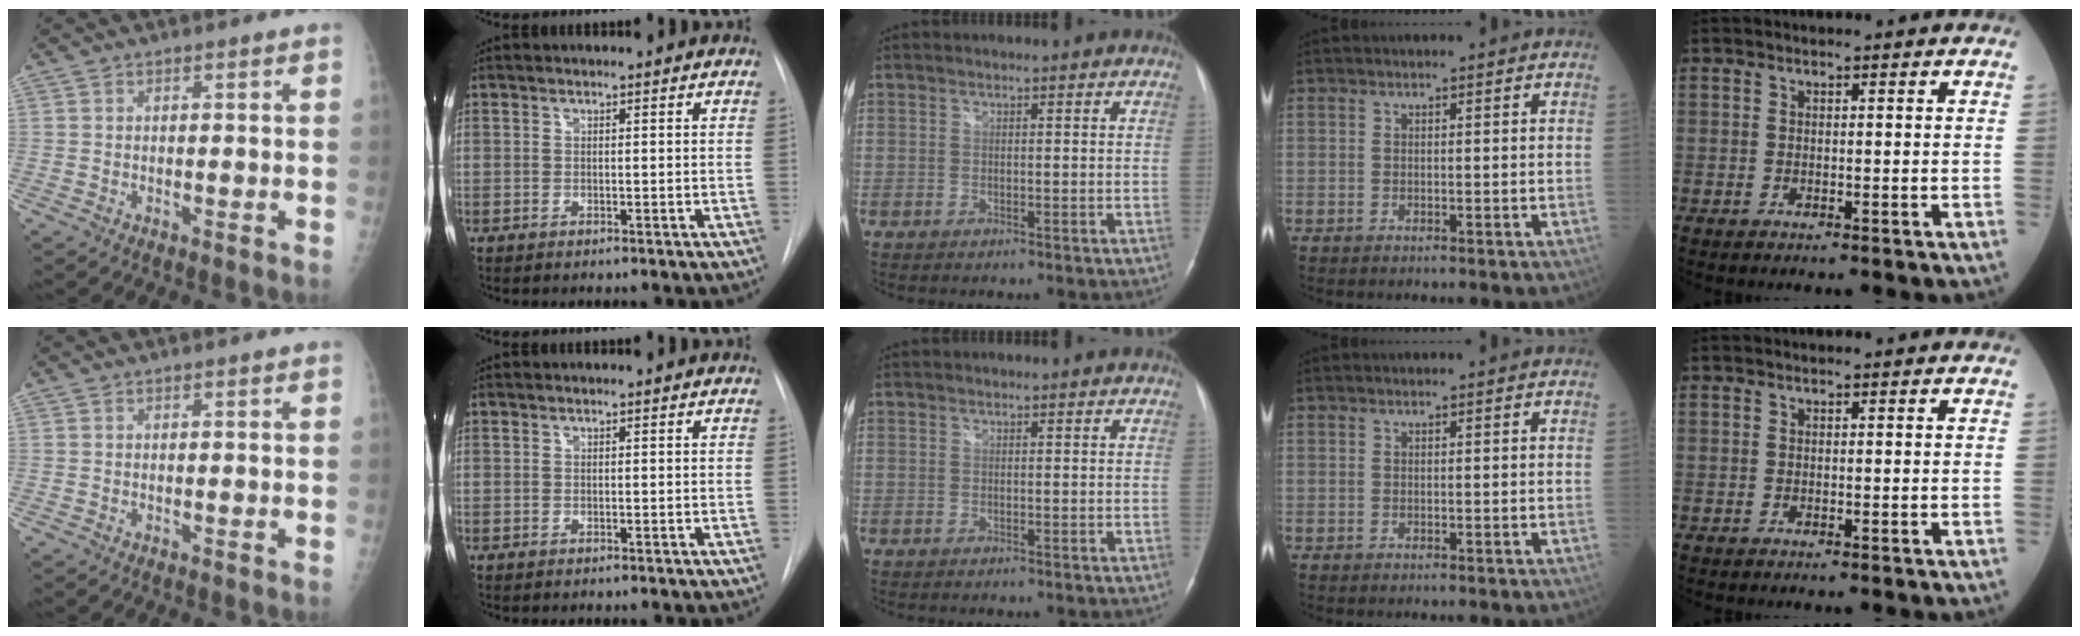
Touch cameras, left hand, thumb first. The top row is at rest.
{}